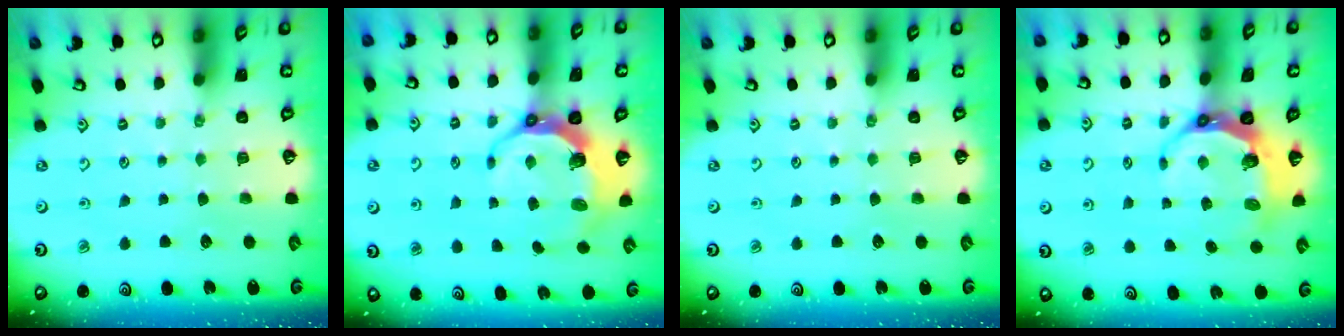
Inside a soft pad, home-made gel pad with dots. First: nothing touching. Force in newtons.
{"total": 8.1, "press": 6.8, "slide": 4.5}
{"total": 0.0}
{"total": 8.8, "press": 7.8, "slide": 3.9}